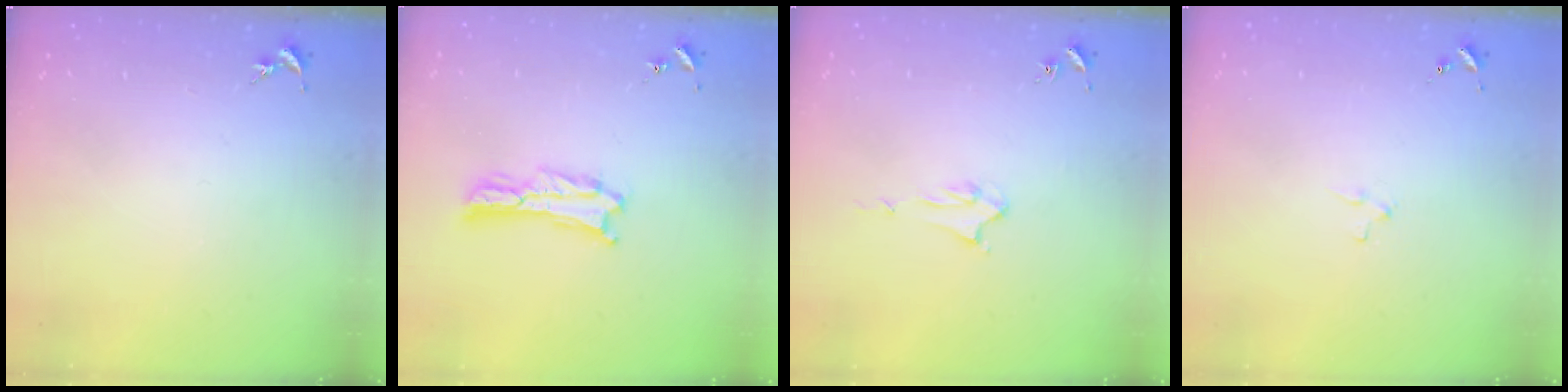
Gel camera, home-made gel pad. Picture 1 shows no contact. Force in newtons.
{"total": 1.6, "press": 1.6, "slide": 0.2}
{"total": 1.9, "press": 1.9, "slide": 0.1}
{"total": 2.0, "press": 2.0, "slide": 0.2}